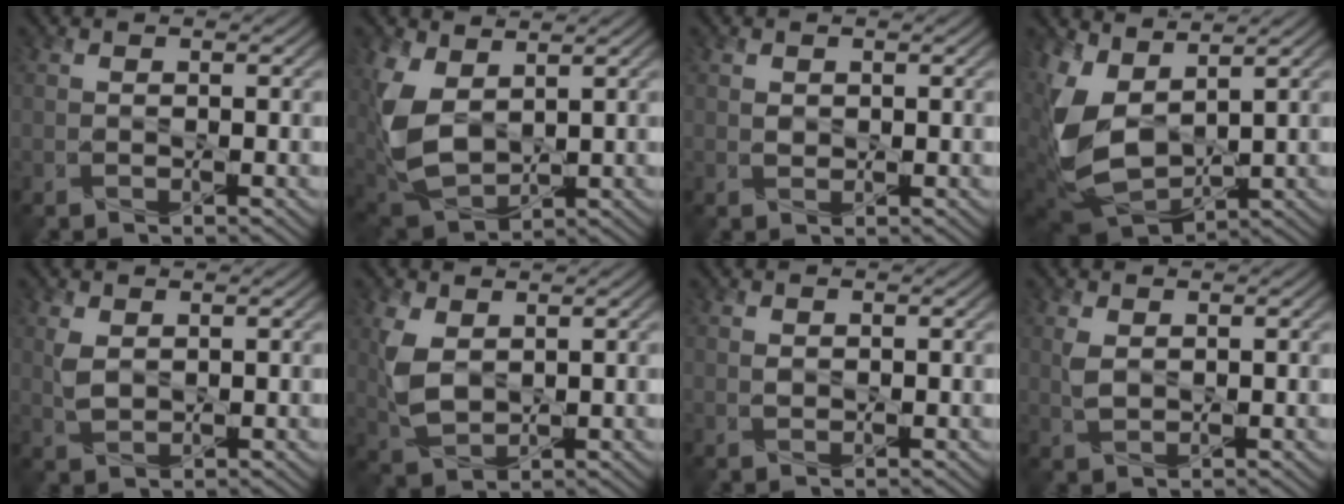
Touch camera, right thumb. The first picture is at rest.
{"total": 8.6, "force": [2.6, 5.3, 6.2], "torque": [-0.176, -0.009, 0.055]}
{"total": 0.9, "force": [0.3, 0.7, 0.4], "torque": [-0.012, -0.003, 0.007]}
{"total": 11.1, "force": [2.8, 6.3, 8.7], "torque": [-0.237, -0.015, 0.058]}
{"total": 2.3, "force": [0.9, 1.4, 1.6], "torque": [-0.046, -0.002, 0.021]}
{"total": 5.2, "force": [1.6, 3.2, 3.7], "torque": [-0.098, -0.003, 0.035]}
{"total": 0.6, "force": [0.3, 0.4, 0.3], "torque": [-0.010, 0.000, 0.006]}
{"total": 2.0, "force": [0.7, 1.2, 1.4], "torque": [-0.040, -0.002, 0.017]}